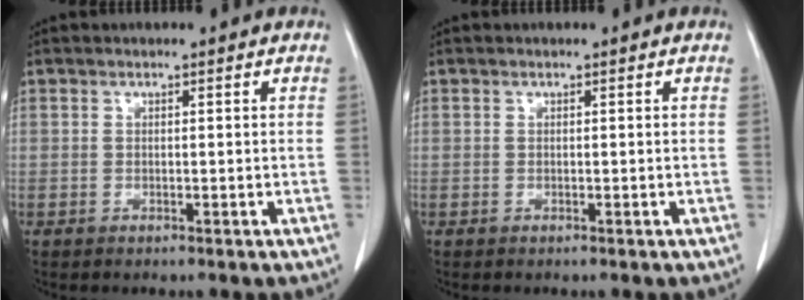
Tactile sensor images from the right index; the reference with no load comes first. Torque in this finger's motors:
{"motor_torque": [0.00, 0.00, 0.00, 0.00]}